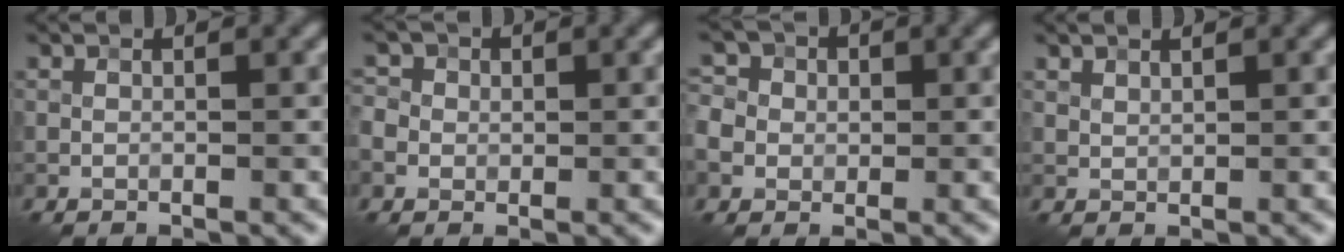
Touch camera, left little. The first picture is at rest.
{"total": 3.5, "force": [0.5, 3.2, 1.4], "torque": [-0.006, 0.019, -0.016]}
{"total": 6.1, "force": [0.3, 5.7, 2.1], "torque": [-0.042, 0.029, -0.023]}
{"total": 0.8, "force": [0.7, 0.2, 0.2], "torque": [-0.006, 0.001, 0.016]}